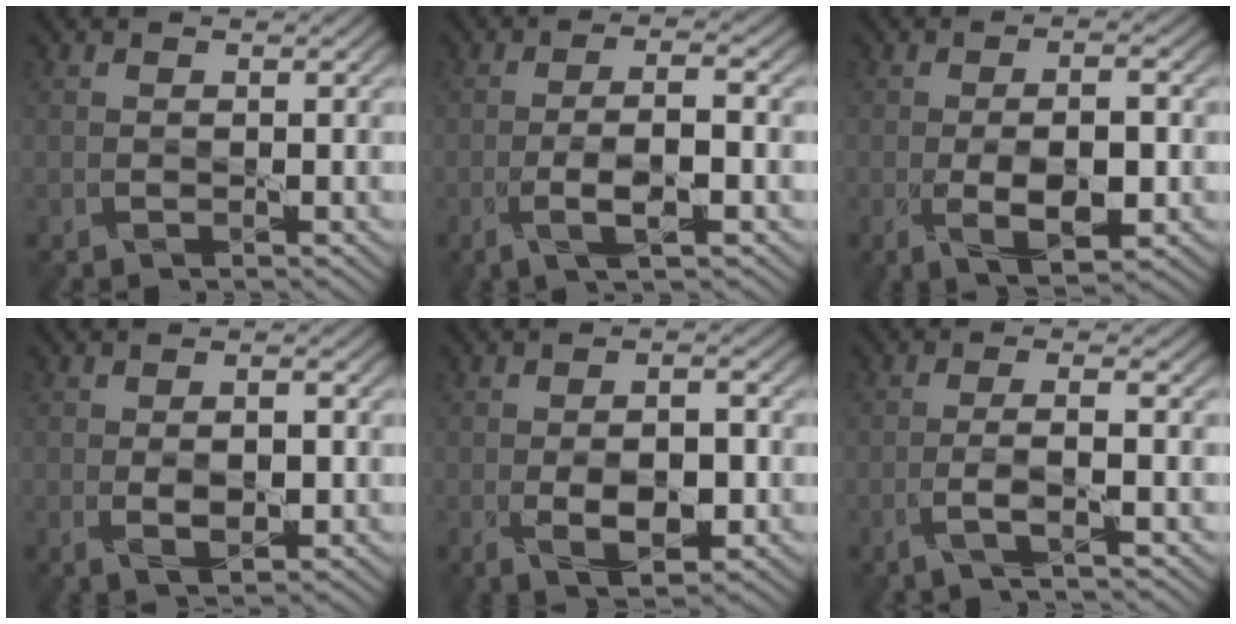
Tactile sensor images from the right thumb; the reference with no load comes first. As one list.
[{"total": 5.5, "force": [-1.8, 1.2, 5.1], "torque": [-0.097, 0.010, -0.039]}, {"total": 6.7, "force": [-1.4, 2.6, 6.0], "torque": [-0.111, -0.008, -0.021]}, {"total": 3.5, "force": [-0.1, 1.6, 3.1], "torque": [-0.063, -0.005, -0.001]}, {"total": 5.9, "force": [-1.1, 2.8, 5.1], "torque": [-0.094, -0.009, -0.016]}, {"total": 3.3, "force": [-1.3, 0.3, 3.0], "torque": [-0.056, 0.015, -0.044]}]